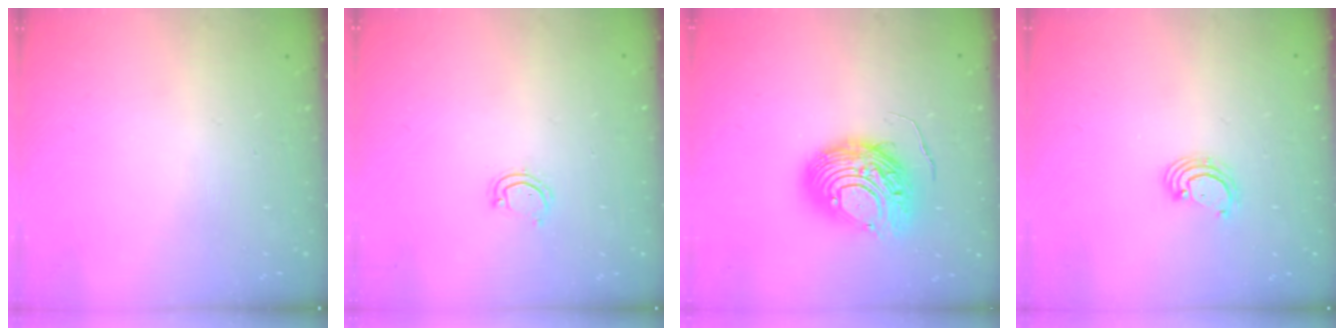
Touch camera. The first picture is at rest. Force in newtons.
{"total": 3.5, "press": 3.5, "slide": 0.3}
{"total": 11.8, "press": 11.8, "slide": 1.3}
{"total": 2.4, "press": 2.4, "slide": 0.2}